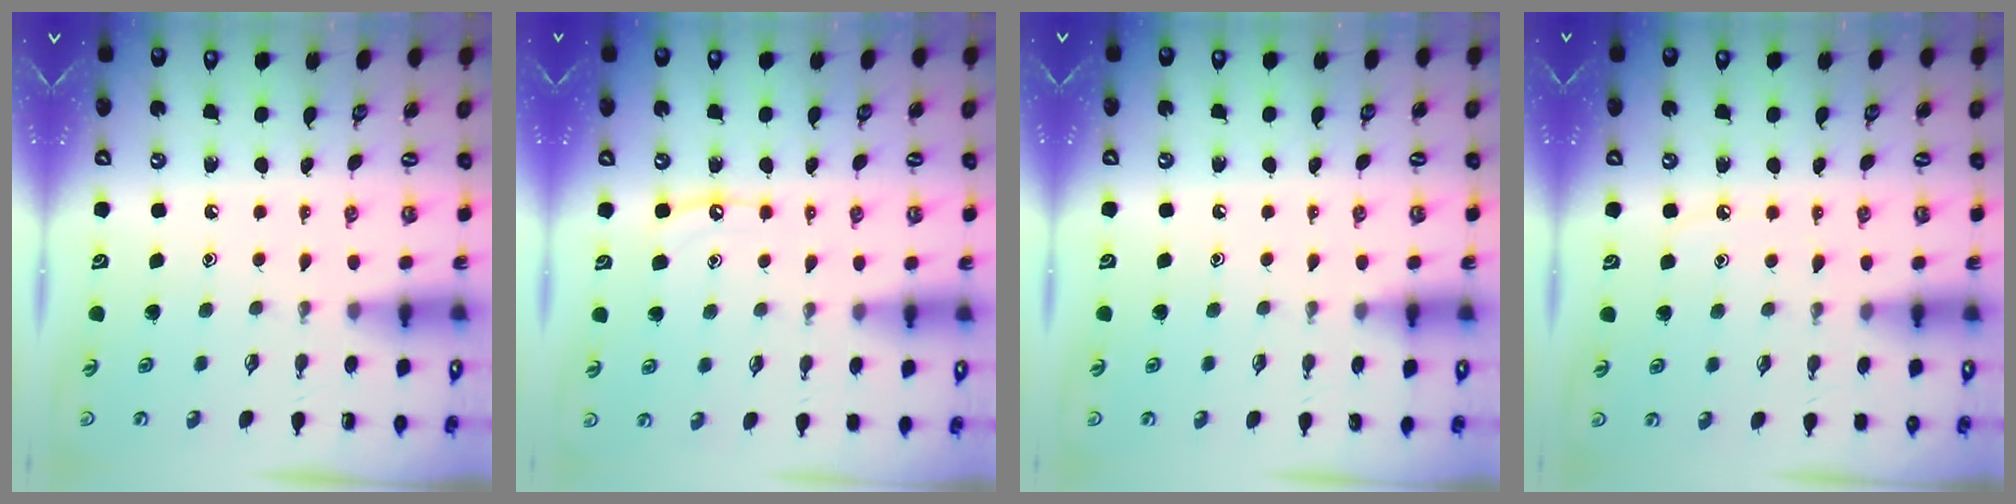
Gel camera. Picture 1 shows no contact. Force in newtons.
{"total": 6.3, "press": 6.2, "slide": 0.6}
{"total": 4.0, "press": 3.9, "slide": 0.5}
{"total": 7.5, "press": 7.5, "slide": 0.9}